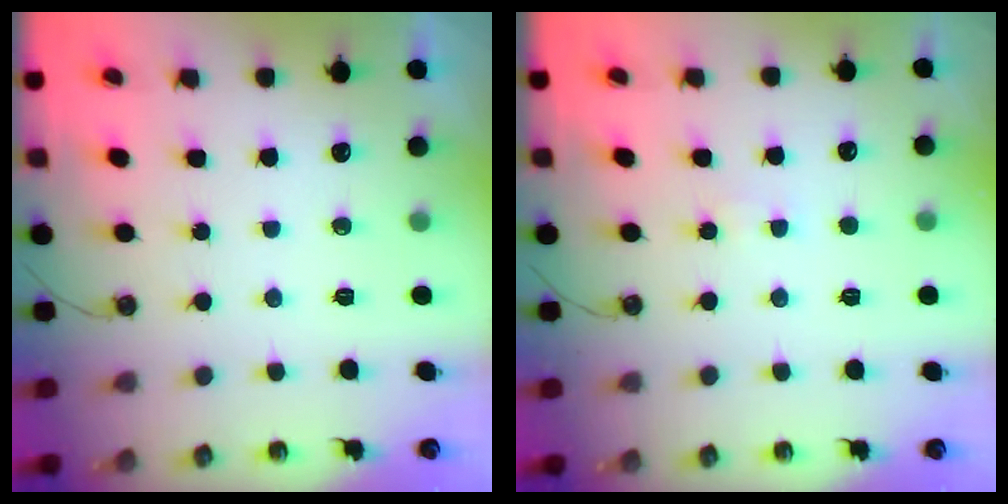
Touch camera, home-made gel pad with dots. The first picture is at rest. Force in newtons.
{"total": 1.7, "press": 1.7, "slide": 0.2}